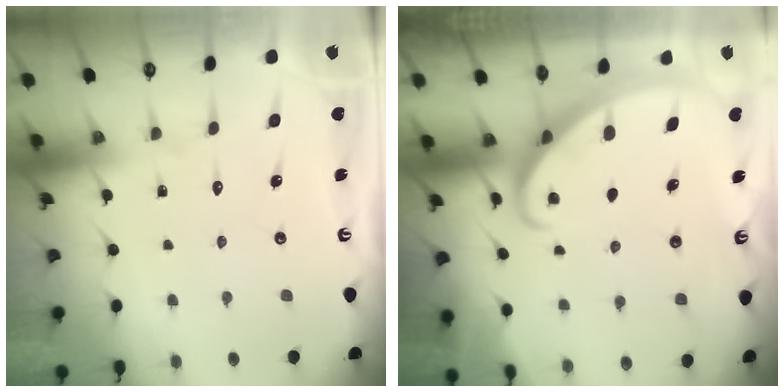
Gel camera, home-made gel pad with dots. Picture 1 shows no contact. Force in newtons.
{"total": 2.3, "press": 2.3, "slide": 0.3}